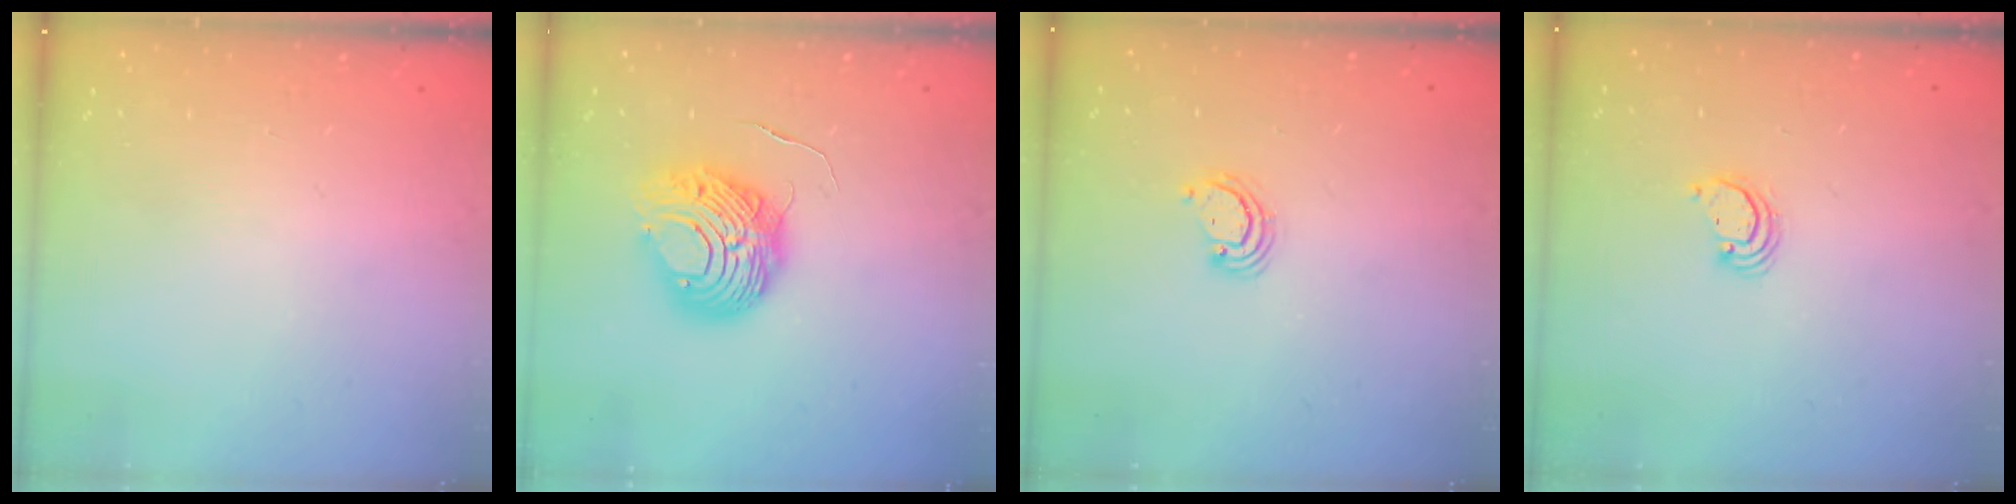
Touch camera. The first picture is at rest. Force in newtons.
{"total": 9.7, "press": 9.6, "slide": 1.1}
{"total": 2.5, "press": 2.5, "slide": 0.3}
{"total": 2.7, "press": 2.7, "slide": 0.2}